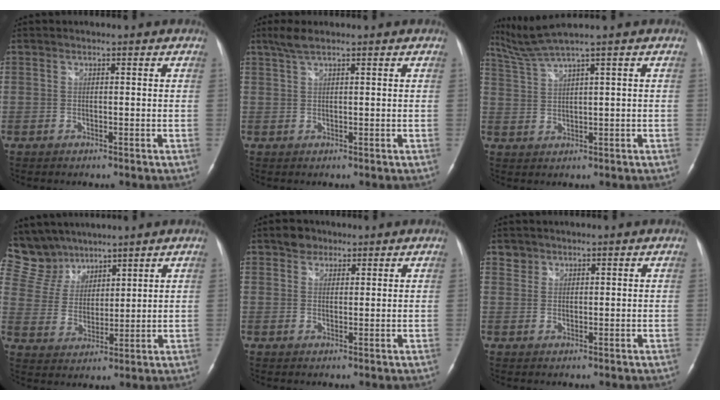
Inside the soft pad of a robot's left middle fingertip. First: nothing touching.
{"total": 2.6, "force": [1.9, 0.3, 1.7], "torque": [-0.044, 0.010, 0.041]}
{"total": 4.5, "force": [3.7, -1.8, 1.9], "torque": [-0.054, 0.000, 0.085]}
{"total": 9.2, "force": [8.2, 4.2, 0.1], "torque": [-0.011, 0.017, 0.173]}
{"total": 2.8, "force": [2.0, 2.0, 0.5], "torque": [-0.011, 0.007, 0.031]}
{"total": 1.7, "force": [1.2, 1.2, -0.3], "torque": [0.015, 0.006, 0.014]}